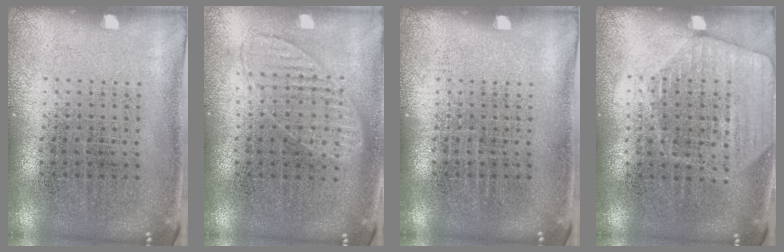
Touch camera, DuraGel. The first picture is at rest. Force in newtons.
{"total": 0.9, "press": 0.9, "slide": 0.2}
{"total": 0.0}
{"total": 1.7, "press": 1.5, "slide": 0.7}